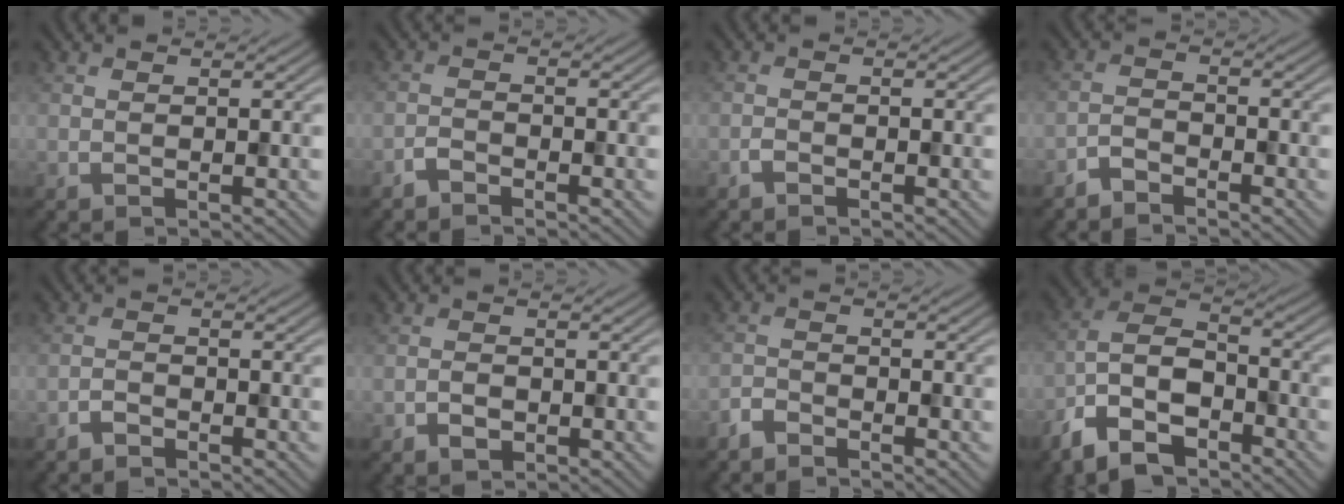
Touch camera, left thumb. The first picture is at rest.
{"total": 1.6, "force": [-1.5, 0.5, 0.5], "torque": [-0.010, 0.003, -0.035]}
{"total": 1.0, "force": [-0.8, 0.3, 0.4], "torque": [-0.007, 0.002, -0.019]}
{"total": 2.5, "force": [-2.3, 0.6, 0.7], "torque": [-0.015, 0.001, -0.055]}
{"total": 1.5, "force": [-1.4, 0.4, 0.5], "torque": [-0.010, 0.002, -0.033]}
{"total": 1.9, "force": [-1.0, 1.2, 1.1], "torque": [-0.019, -0.001, -0.021]}
{"total": 2.2, "force": [-2.1, 0.7, 0.6], "torque": [-0.012, -0.002, -0.052]}
{"total": 11.0, "force": [-6.9, 5.3, 6.8], "torque": [-0.140, -0.007, -0.145]}